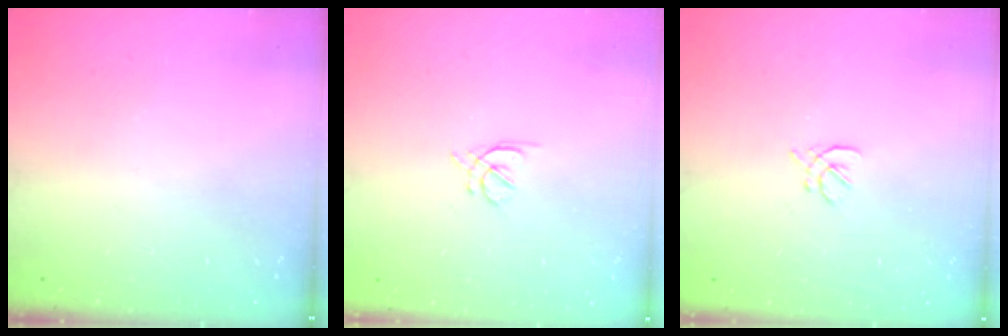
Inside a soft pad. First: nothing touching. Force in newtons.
{"total": 2.5, "press": 2.4, "slide": 0.6}
{"total": 2.1, "press": 2.0, "slide": 0.7}